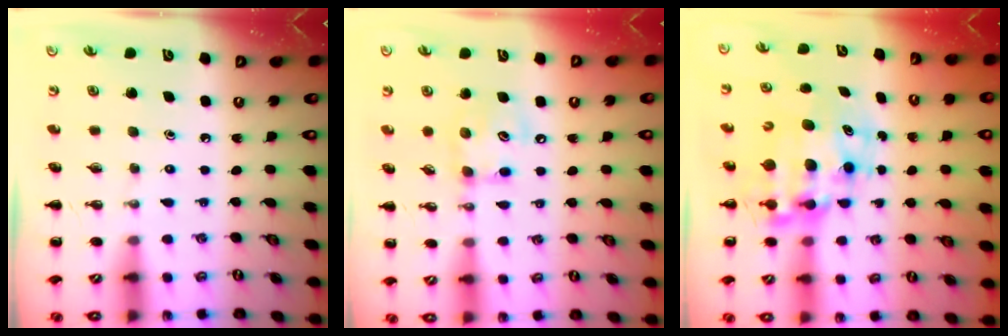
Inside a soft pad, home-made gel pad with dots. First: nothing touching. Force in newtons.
{"total": 8.9, "press": 8.8, "slide": 0.5}
{"total": 10.0, "press": 9.7, "slide": 2.3}